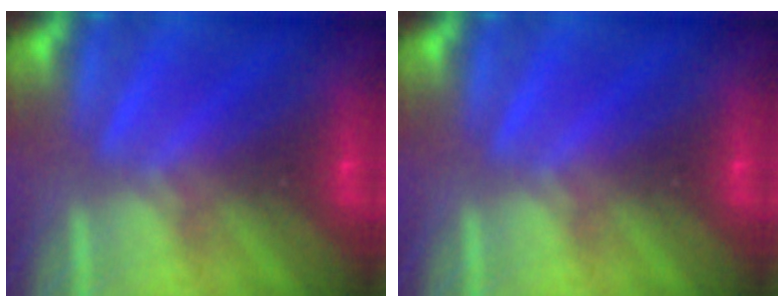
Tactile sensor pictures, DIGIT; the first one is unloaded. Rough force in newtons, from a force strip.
{"total": 0.0}